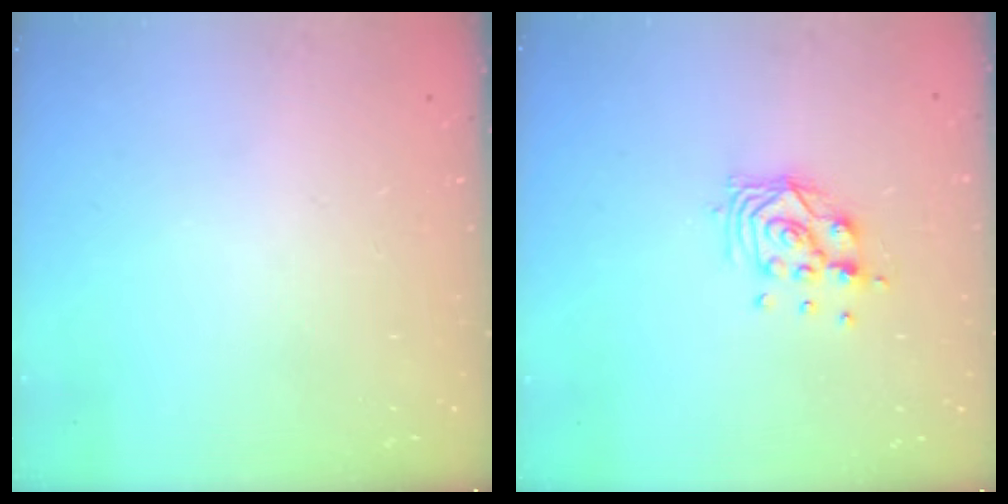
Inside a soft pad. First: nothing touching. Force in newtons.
{"total": 9.3, "press": 9.3, "slide": 0.9}